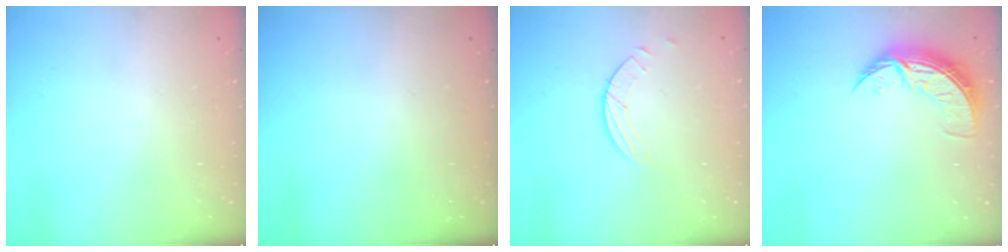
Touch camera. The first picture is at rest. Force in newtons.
{"total": 0.0}
{"total": 1.7, "press": 1.7, "slide": 0.2}
{"total": 9.0, "press": 9.0, "slide": 0.5}